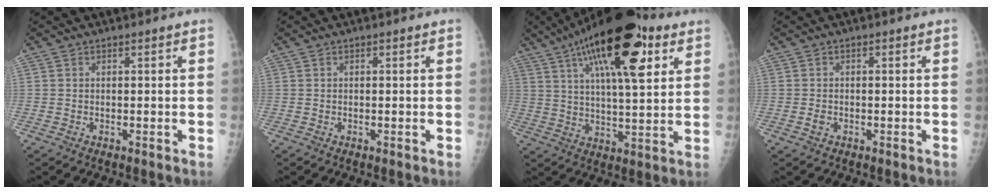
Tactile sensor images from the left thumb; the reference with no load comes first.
{"total": 0.0}
{"total": 22.0, "force": [10.3, 7.6, 17.8], "torque": [-0.276, -0.012, 0.164]}
{"total": 1.1, "force": [-0.6, 0.8, 0.4], "torque": [-0.004, 0.000, -0.013]}